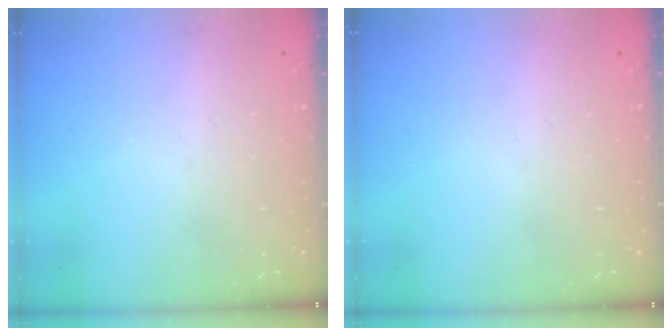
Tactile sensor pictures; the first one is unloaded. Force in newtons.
{"total": 0.0}